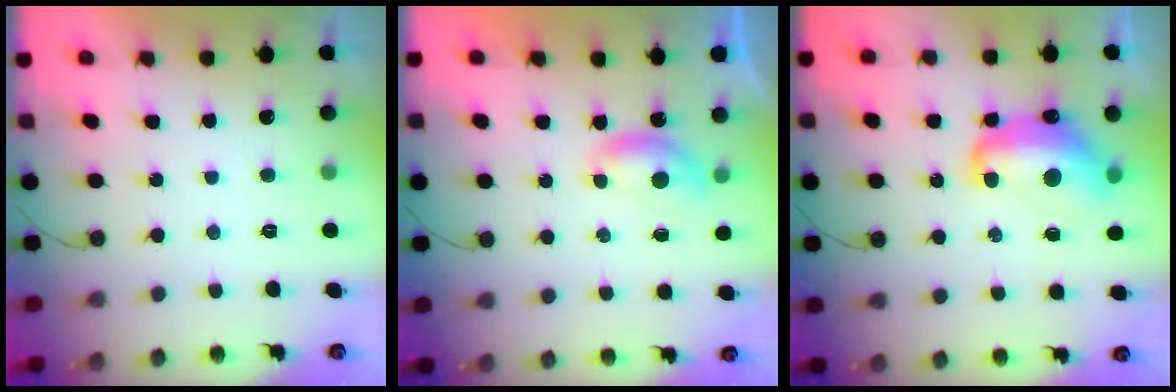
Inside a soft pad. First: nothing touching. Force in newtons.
{"total": 4.4, "press": 4.4, "slide": 0.4}
{"total": 14.0, "press": 14.0, "slide": 1.0}